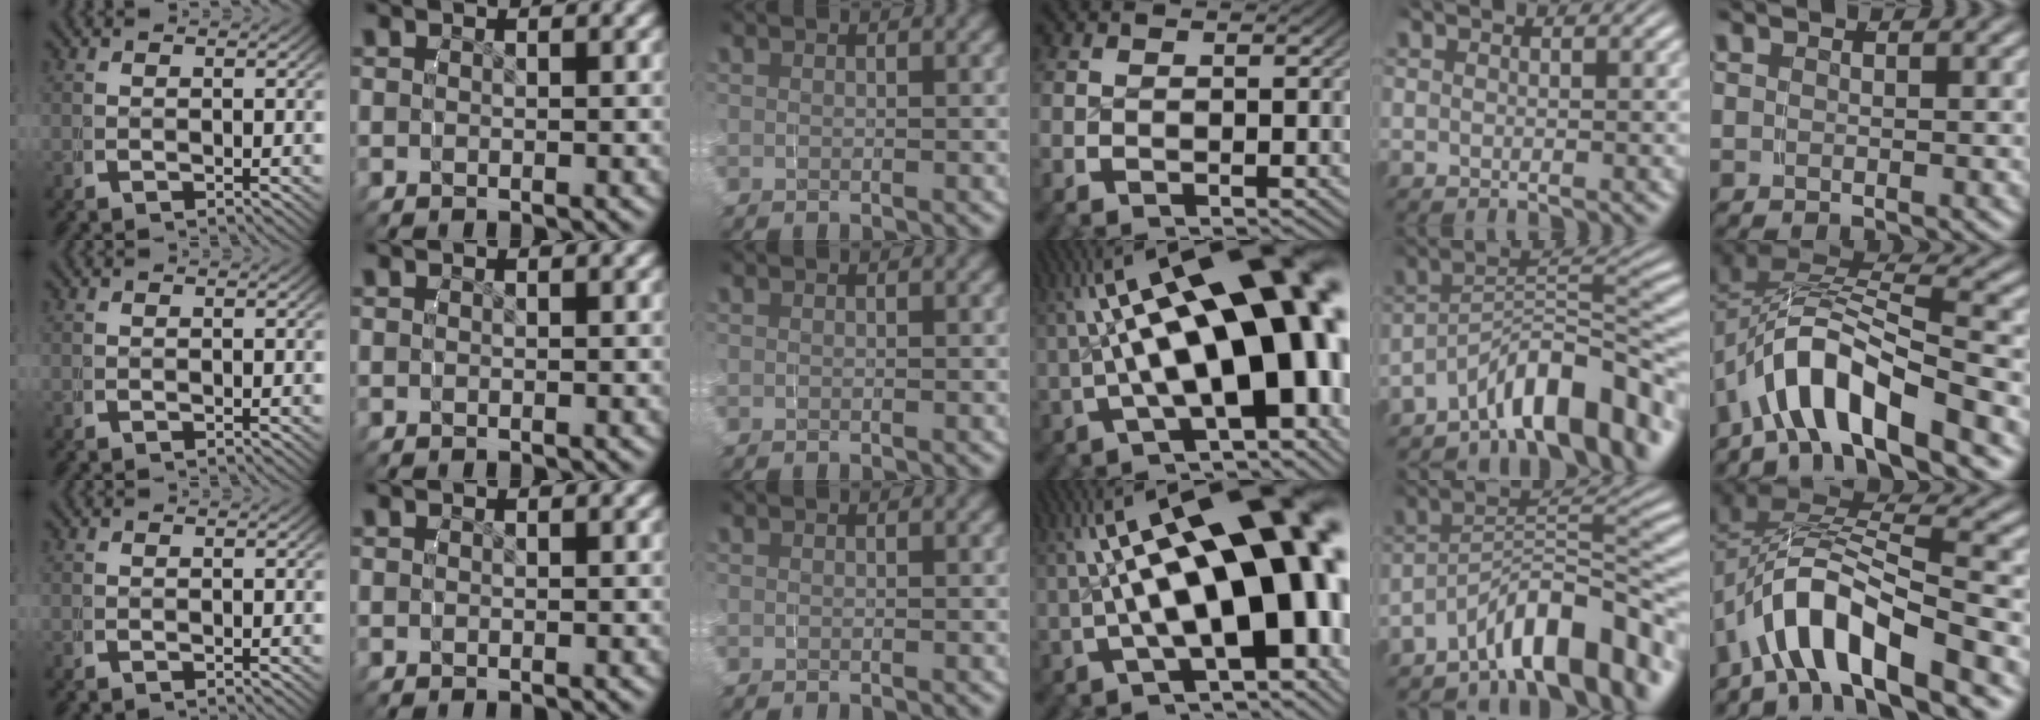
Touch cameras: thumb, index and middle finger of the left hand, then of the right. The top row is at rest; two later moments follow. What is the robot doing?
{"motion": "grasp_and_lifting", "object": "water bottle"}